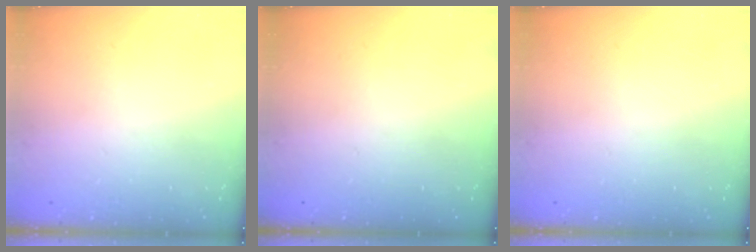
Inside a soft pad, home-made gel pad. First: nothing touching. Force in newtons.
{"total": 0.0}
{"total": 0.0}